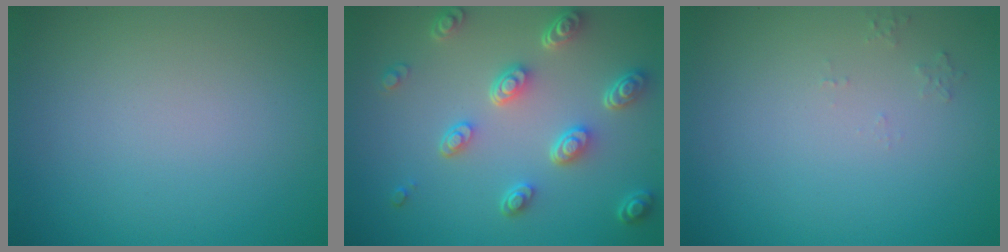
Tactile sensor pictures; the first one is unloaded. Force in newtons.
{"total": 5.2, "press": 3.9, "slide": 3.5}
{"total": 0.8, "press": 0.7, "slide": 0.2}